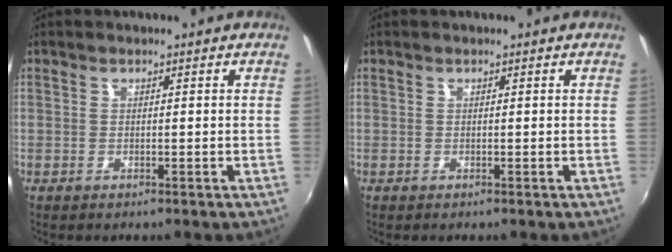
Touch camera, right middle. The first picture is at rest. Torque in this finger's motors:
{"motor_torque": [0.14, -0.08, -0.03, -0.01]}